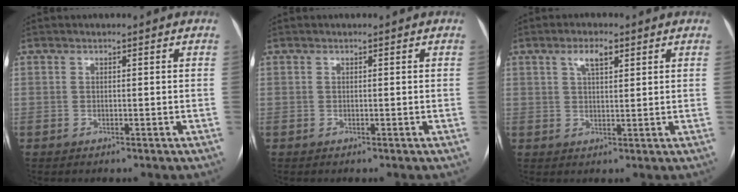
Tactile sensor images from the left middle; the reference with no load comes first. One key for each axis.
{"total": 0.0}
{"total": 3.6, "fx": 1.9, "fy": 1.2, "fz": 2.8, "tx": -0.054, "ty": 0.007, "tz": 0.035}